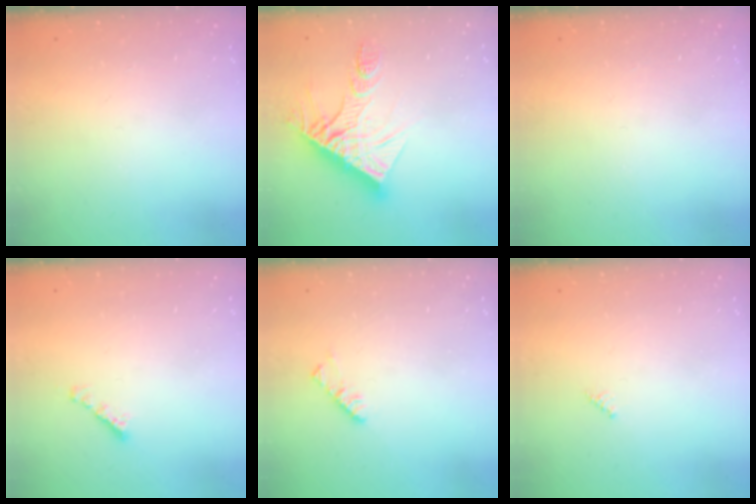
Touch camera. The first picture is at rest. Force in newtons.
{"total": 17.1, "press": 17.0, "slide": 1.8}
{"total": 0.0}
{"total": 2.4, "press": 2.4, "slide": 0.4}
{"total": 4.5, "press": 4.5, "slide": 0.5}
{"total": 2.0, "press": 2.0, "slide": 0.2}